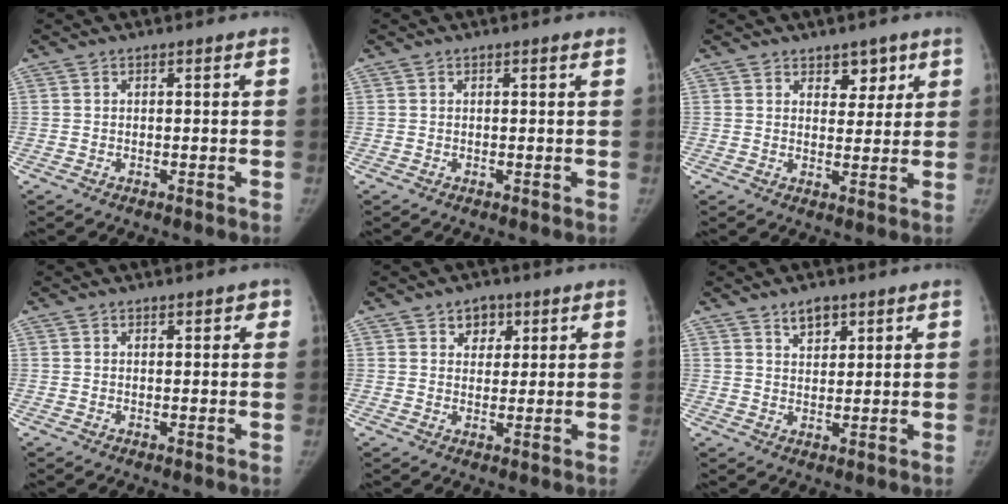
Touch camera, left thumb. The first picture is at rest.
{"total": 0.7, "force": [0.5, 0.1, 0.5], "torque": [-0.006, 0.000, 0.005]}
{"total": 4.6, "force": [2.8, 2.9, 2.0], "torque": [0.006, -0.018, 0.044]}
{"total": 1.6, "force": [0.9, 0.8, 1.0], "torque": [0.004, -0.001, 0.009]}
{"total": 4.2, "force": [2.2, 3.2, 1.7], "torque": [0.006, -0.009, 0.031]}
{"total": 3.8, "force": [2.6, 2.0, 1.9], "torque": [-0.014, -0.018, 0.046]}